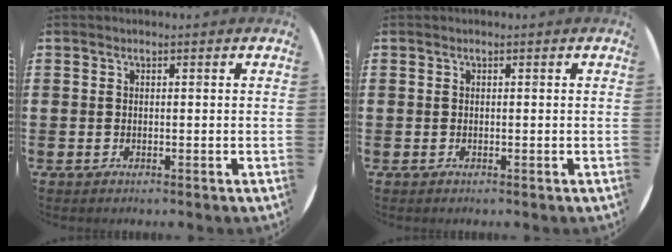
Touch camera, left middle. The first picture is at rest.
{"total": 0.0}